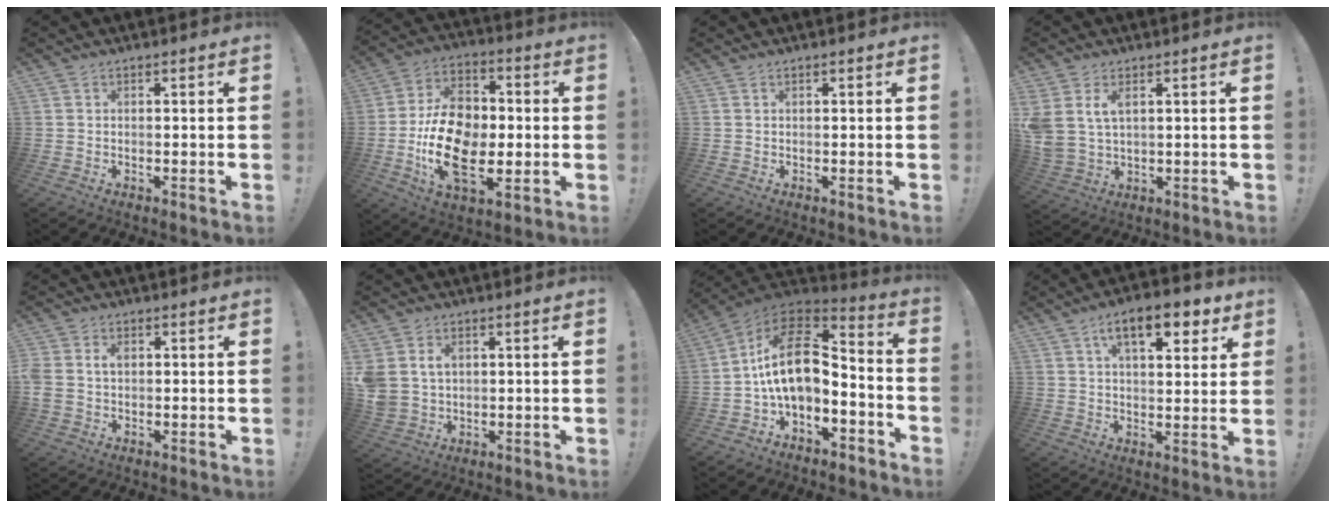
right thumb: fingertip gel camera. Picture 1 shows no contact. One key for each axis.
{"total": 20.7, "fx": -3.3, "fy": 13.5, "fz": 15.4, "tx": -0.273, "ty": 0.009, "tz": -0.054}
{"total": 0.0}
{"total": 6.3, "fx": 3.1, "fy": 3.7, "fz": 4.1, "tx": -0.094, "ty": -0.010, "tz": 0.058}
{"total": 3.4, "fx": 0.4, "fy": 2.6, "fz": 2.1, "tx": -0.052, "ty": 0.005, "tz": 0.006}
{"total": 6.4, "fx": 2.1, "fy": 5.3, "fz": 3.1, "tx": -0.055, "ty": -0.005, "tz": 0.041}
{"total": 17.3, "fx": 2.3, "fy": 10.8, "fz": 13.4, "tx": -0.235, "ty": -0.002, "tz": 0.047}
{"total": 12.5, "fx": 6.3, "fy": 5.2, "fz": 9.5, "tx": -0.133, "ty": -0.019, "tz": 0.102}